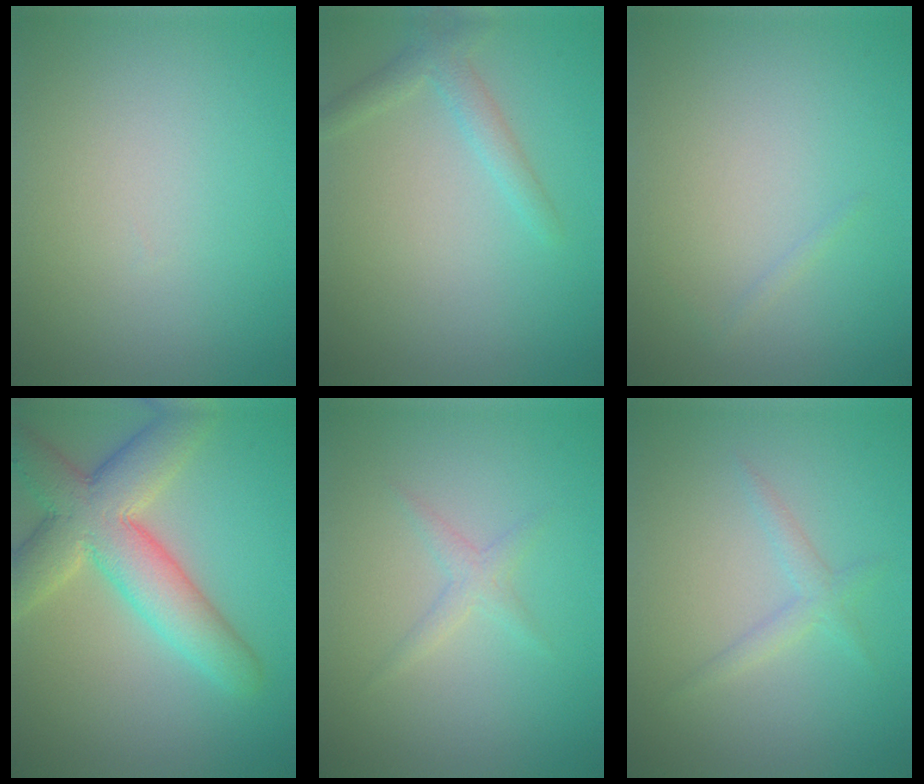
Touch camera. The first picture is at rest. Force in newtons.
{"total": 2.1, "press": 2.1, "slide": 0.1}
{"total": 0.5, "press": 0.5, "slide": 0.0}
{"total": 8.2, "press": 8.1, "slide": 0.8}
{"total": 1.3, "press": 1.3, "slide": 0.1}
{"total": 1.6, "press": 1.6, "slide": 0.1}